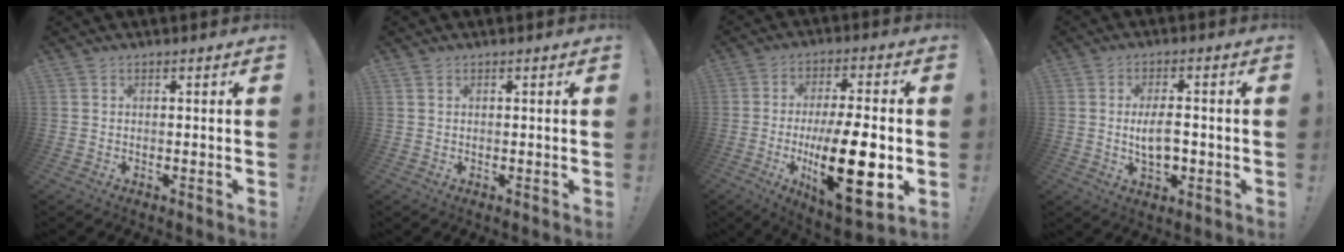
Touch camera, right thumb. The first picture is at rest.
{"total": 0.0}
{"total": 22.3, "force": [-4.2, 7.6, 20.5], "torque": [-0.336, 0.001, -0.059]}
{"total": 7.4, "force": [-0.8, 3.5, 6.4], "torque": [-0.108, 0.000, -0.017]}